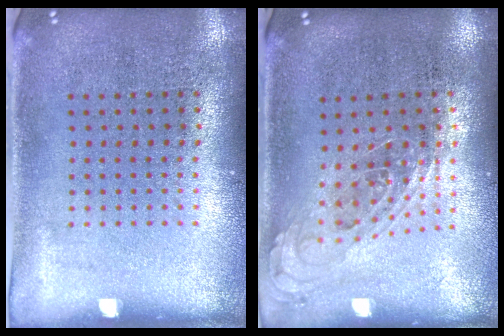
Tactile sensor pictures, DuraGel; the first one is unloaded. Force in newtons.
{"total": 0.8, "press": 0.7, "slide": 0.3}